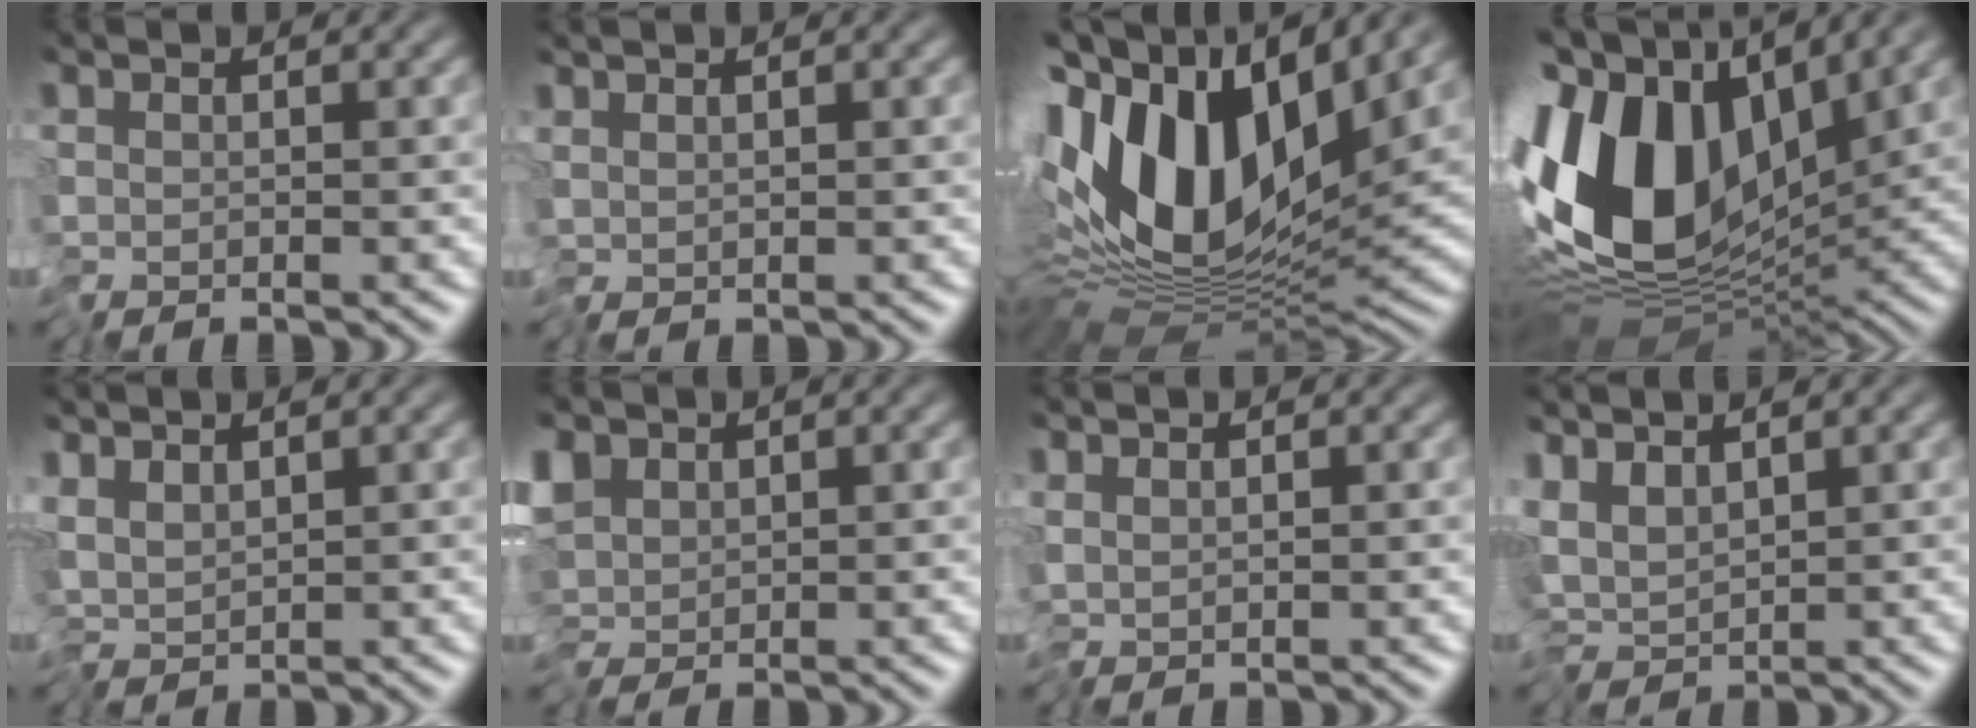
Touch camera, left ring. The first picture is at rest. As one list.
[{"total": 0.9, "force": [0.2, 0.3, 0.8], "torque": [-0.009, 0.005, 0.003]}, {"total": 14.7, "force": [3.1, 7.0, 12.6], "torque": [-0.252, 0.012, 0.050]}, {"total": 14.1, "force": [1.8, 8.6, 11.1], "torque": [-0.237, 0.005, 0.022]}, {"total": 2.4, "force": [0.6, 1.0, 2.1], "torque": [-0.035, 0.002, 0.010]}, {"total": 3.6, "force": [0.3, 2.5, 2.6], "torque": [-0.054, -0.001, 0.002]}, {"total": 0.9, "force": [0.1, 0.3, 0.9], "torque": [-0.010, 0.004, 0.001]}, {"total": 3.2, "force": [0.5, 1.5, 2.8], "torque": [-0.046, -0.005, 0.016]}]